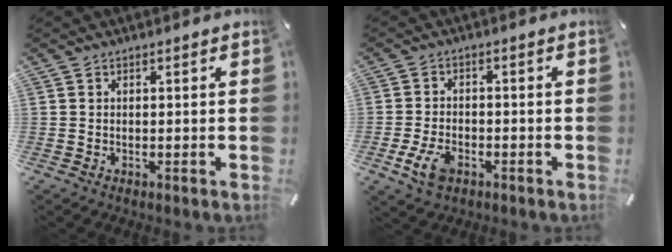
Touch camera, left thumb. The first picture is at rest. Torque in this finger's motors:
{"motor_torque": [0.44, 1.89, 0.37, 0.14, 0.12]}